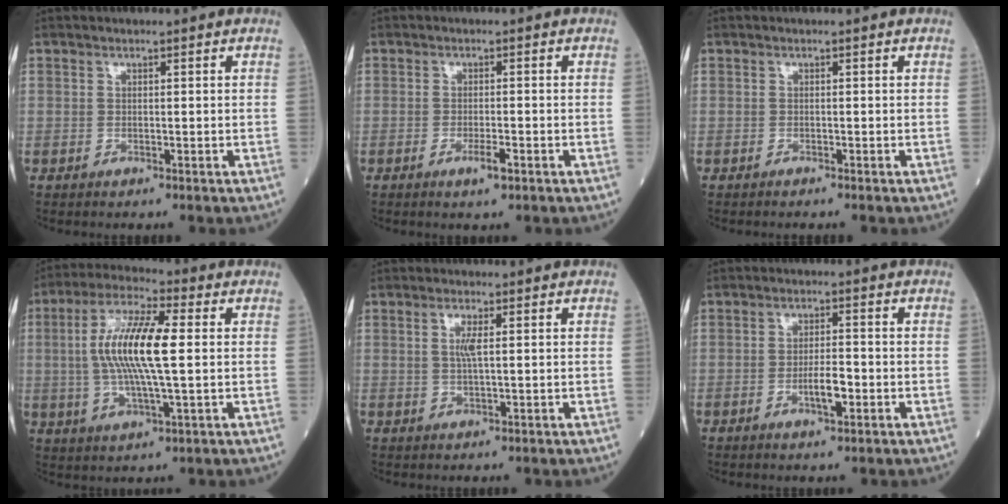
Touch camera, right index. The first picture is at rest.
{"total": 2.3, "force": [-1.2, 0.2, 1.9], "torque": [-0.029, -0.002, -0.019]}
{"total": 0.7, "force": [-0.7, 0.0, 0.3], "torque": [-0.003, 0.000, -0.008]}
{"total": 12.2, "force": [0.8, 1.8, 12.0], "torque": [-0.241, 0.008, 0.012]}
{"total": 2.4, "force": [0.5, 0.2, 2.4], "torque": [-0.052, -0.001, 0.008]}
{"total": 3.8, "force": [-1.5, 0.8, 3.4], "torque": [-0.059, 0.001, -0.025]}